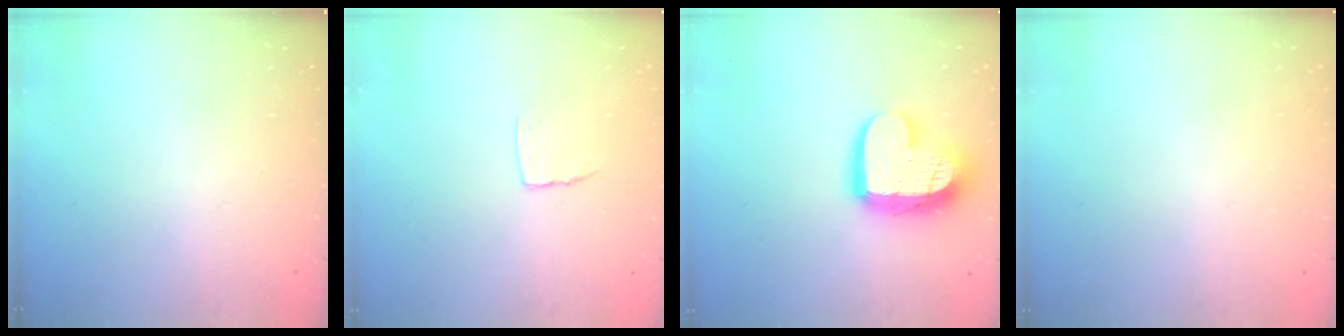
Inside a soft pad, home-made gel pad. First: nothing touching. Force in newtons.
{"total": 5.1, "press": 5.1, "slide": 0.4}
{"total": 17.3, "press": 17.3, "slide": 1.7}
{"total": 0.0}